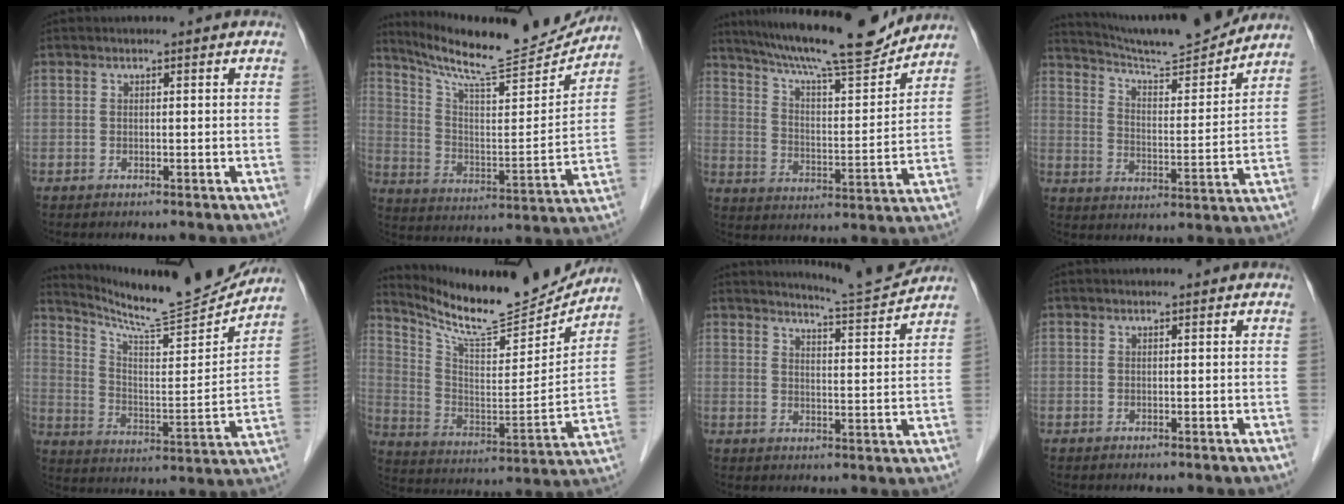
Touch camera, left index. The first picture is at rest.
{"total": 19.0, "force": [17.9, 0.9, 6.3], "torque": [-0.117, -0.043, 0.275]}
{"total": 18.4, "force": [16.4, 1.6, 8.2], "torque": [-0.141, 0.002, 0.251]}
{"total": 16.0, "force": [15.2, -0.4, 5.0], "torque": [-0.091, -0.015, 0.234]}
{"total": 17.7, "force": [17.0, -0.1, 5.2], "torque": [-0.098, -0.051, 0.259]}
{"total": 19.2, "force": [17.9, 2.2, 6.8], "torque": [-0.132, -0.045, 0.283]}
{"total": 7.2, "force": [7.0, -1.2, 0.6], "torque": [-0.030, -0.020, 0.105]}
{"total": 0.0}